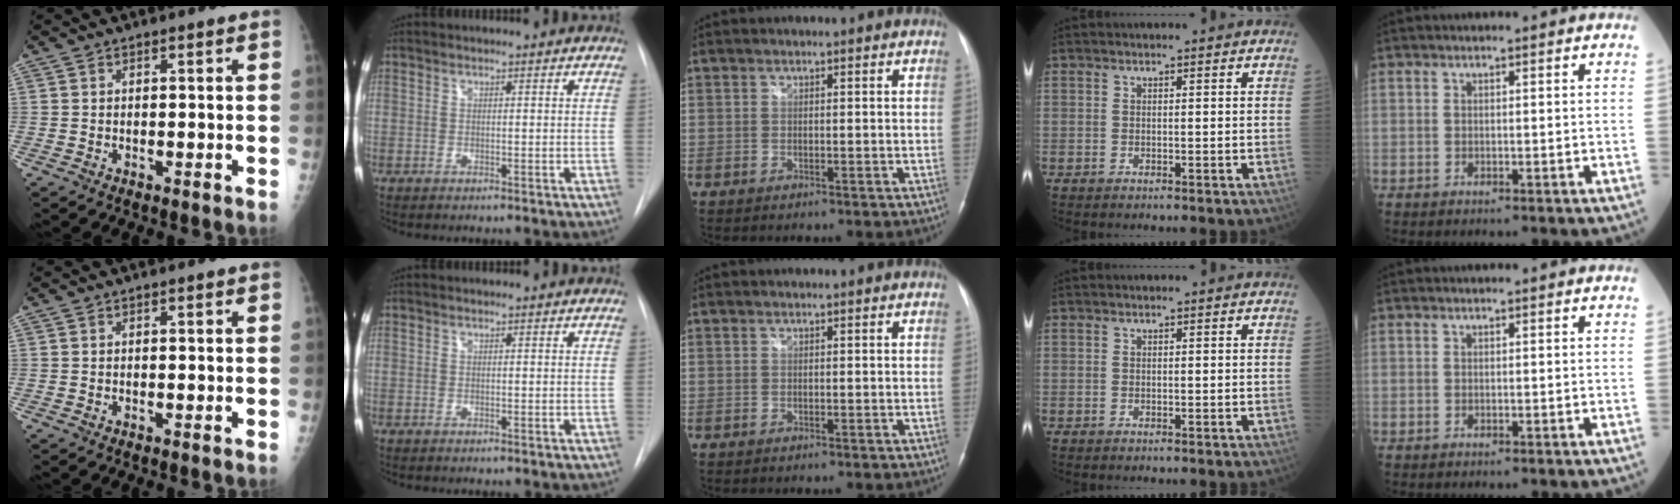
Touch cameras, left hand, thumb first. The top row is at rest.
{}